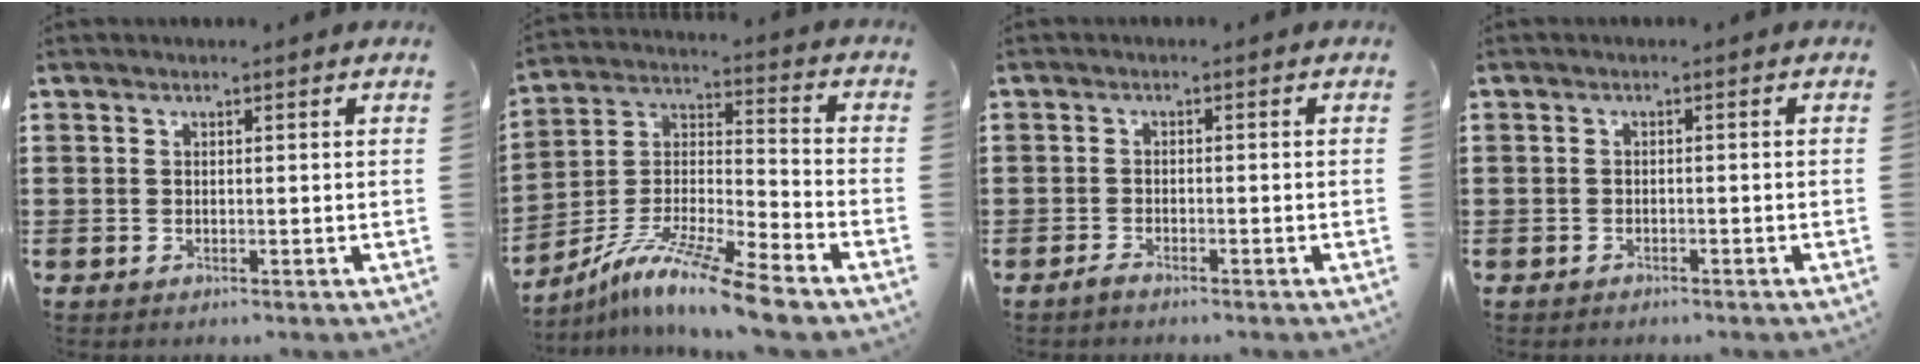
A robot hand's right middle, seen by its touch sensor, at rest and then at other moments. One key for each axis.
{"total": 11.6, "fx": -9.9, "fy": -0.4, "fz": 6.1, "tx": -0.114, "ty": 0.008, "tz": -0.198}
{"total": 1.2, "fx": -1.1, "fy": 0.2, "fz": 0.5, "tx": -0.020, "ty": -0.004, "tz": -0.024}
{"total": 0.9, "fx": -0.8, "fy": 0.3, "fz": -0.1, "tx": 0.001, "ty": 0.003, "tz": -0.019}